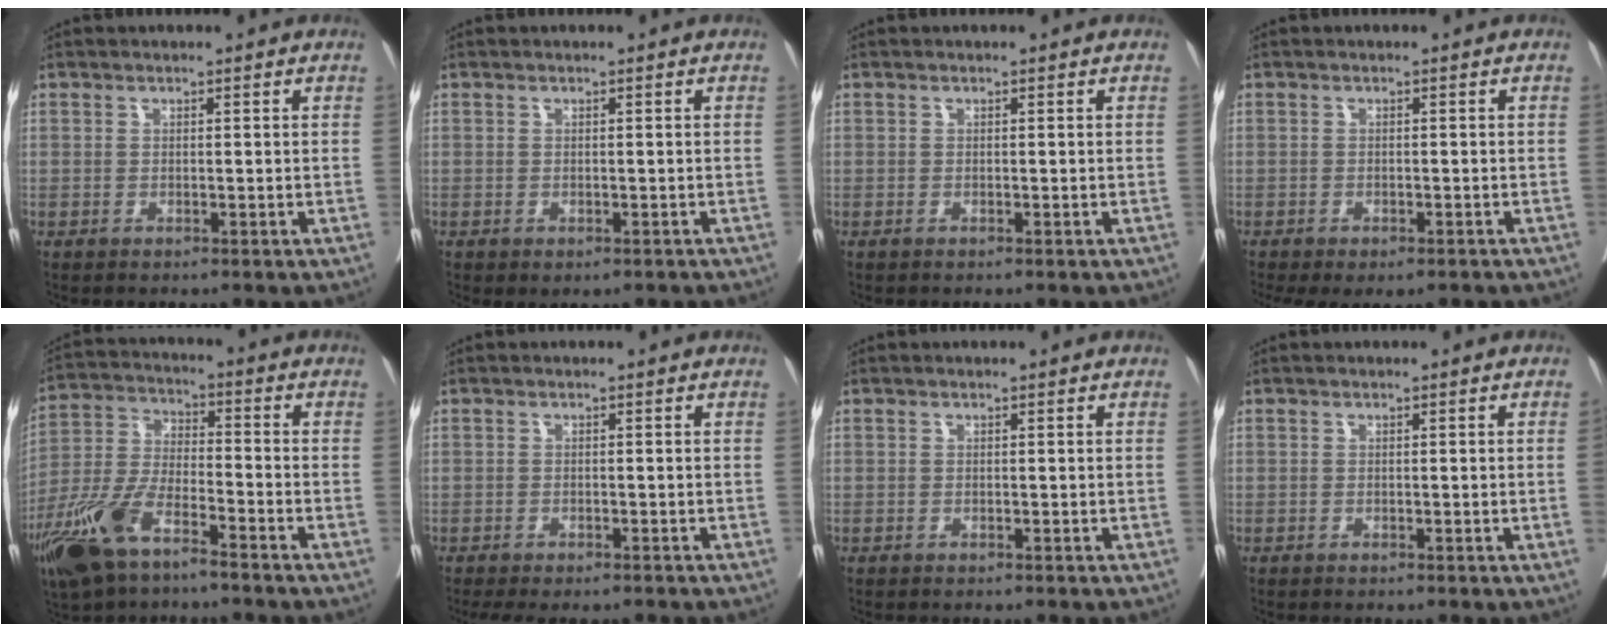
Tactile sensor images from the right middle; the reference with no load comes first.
{"total": 2.1, "force": [-1.5, 1.1, 1.0], "torque": [-0.006, -0.004, -0.018]}
{"total": 0.0}
{"total": 7.9, "force": [-6.0, 3.2, 4.0], "torque": [-0.073, -0.005, -0.078]}
{"total": 12.8, "force": [-8.1, 4.0, 9.1], "torque": [-0.202, -0.017, -0.158]}
{"total": 6.3, "force": [-5.3, 2.1, 2.6], "torque": [-0.028, -0.005, -0.074]}
{"total": 0.0}
{"total": 0.6, "force": [0.0, -0.3, 0.5], "torque": [-0.006, 0.000, 0.001]}